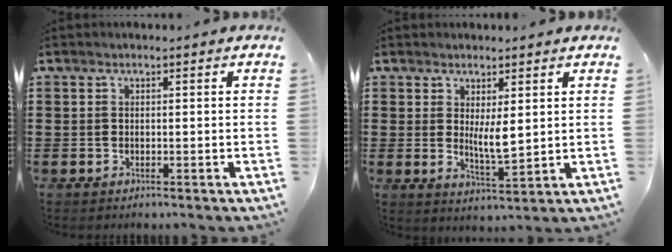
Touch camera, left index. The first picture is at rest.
{"total": 4.9, "force": [1.4, 1.3, 4.5], "torque": [-0.072, -0.010, 0.024]}